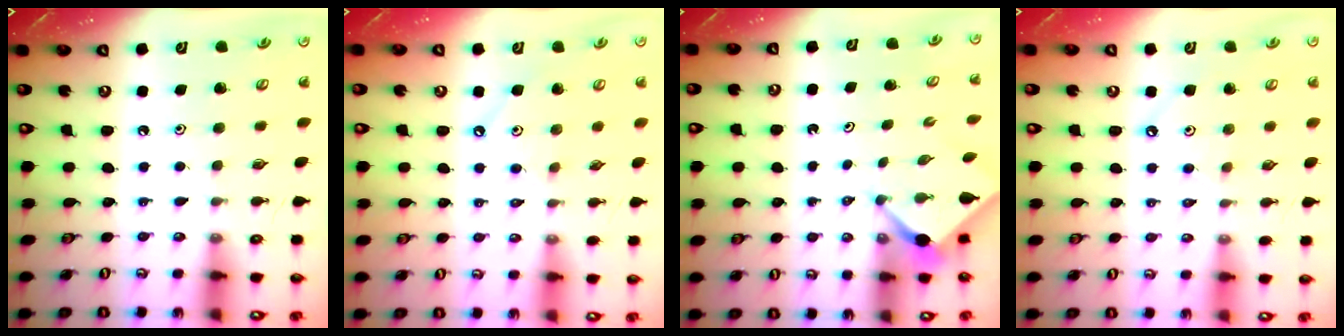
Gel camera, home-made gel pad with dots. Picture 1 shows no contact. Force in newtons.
{"total": 2.1, "press": 2.1, "slide": 0.4}
{"total": 2.5, "press": 2.5, "slide": 0.2}
{"total": 1.6, "press": 1.5, "slide": 0.4}